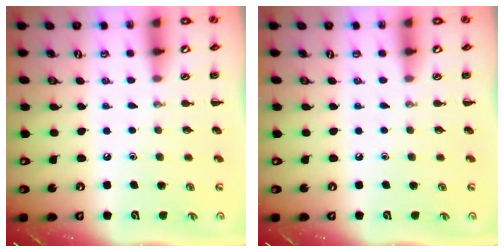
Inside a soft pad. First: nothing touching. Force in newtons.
{"total": 0.0}